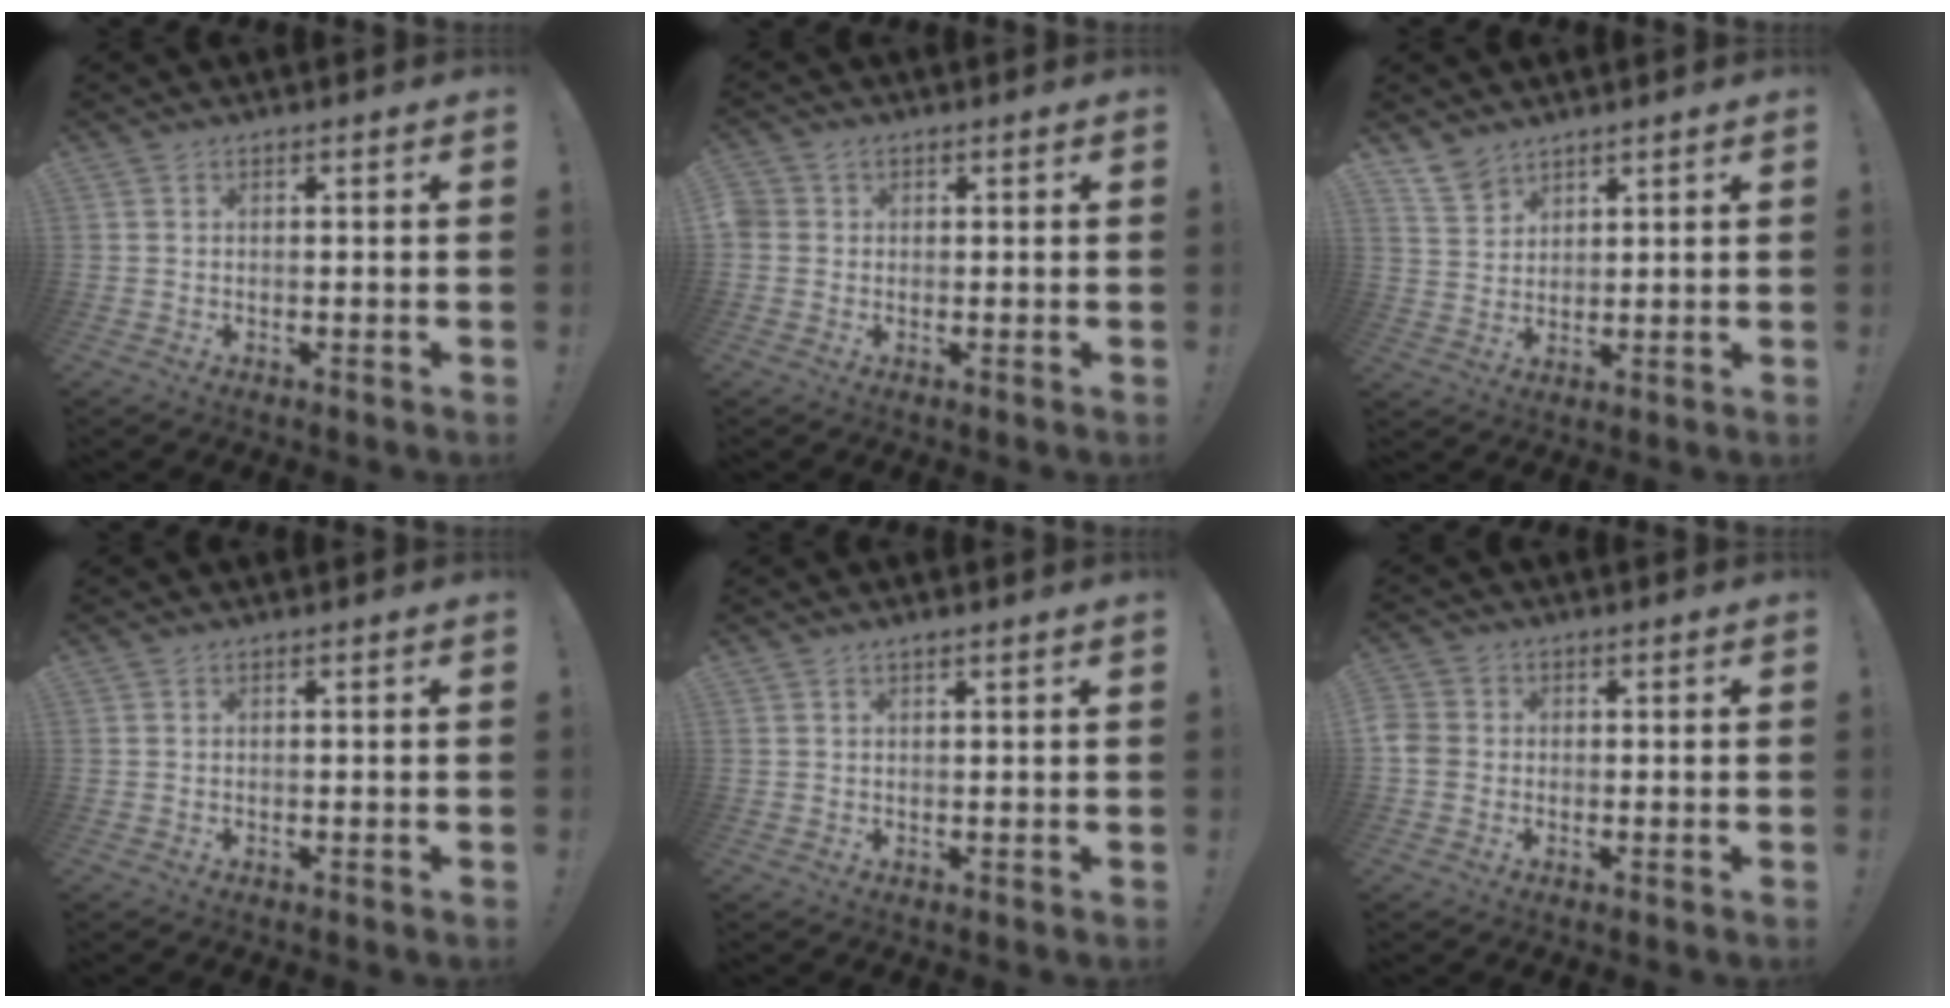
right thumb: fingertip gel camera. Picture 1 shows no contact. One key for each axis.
{"total": 2.1, "fx": 0.5, "fy": 1.8, "fz": 0.8, "tx": -0.018, "ty": 0.004, "tz": 0.012}
{"total": 6.4, "fx": 5.2, "fy": 3.4, "fz": 1.4, "tx": -0.022, "ty": -0.035, "tz": 0.101}
{"total": 0.0}
{"total": 0.9, "fx": 0.7, "fy": -0.3, "fz": 0.6, "tx": -0.012, "ty": -0.002, "tz": 0.011}
{"total": 4.0, "fx": -1.0, "fy": 3.6, "fz": 1.5, "tx": -0.044, "ty": 0.010, "tz": -0.017}